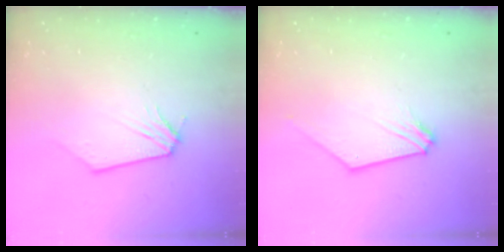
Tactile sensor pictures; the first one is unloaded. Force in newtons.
{"total": 0.9, "press": 0.8, "slide": 0.2}